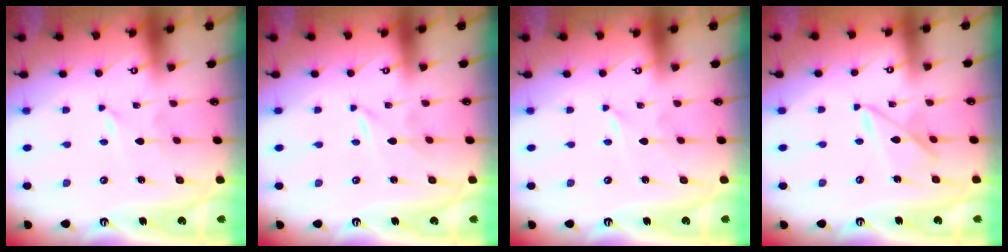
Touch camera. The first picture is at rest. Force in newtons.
{"total": 0.0}
{"total": 0.0}
{"total": 7.9, "press": 7.9, "slide": 0.4}